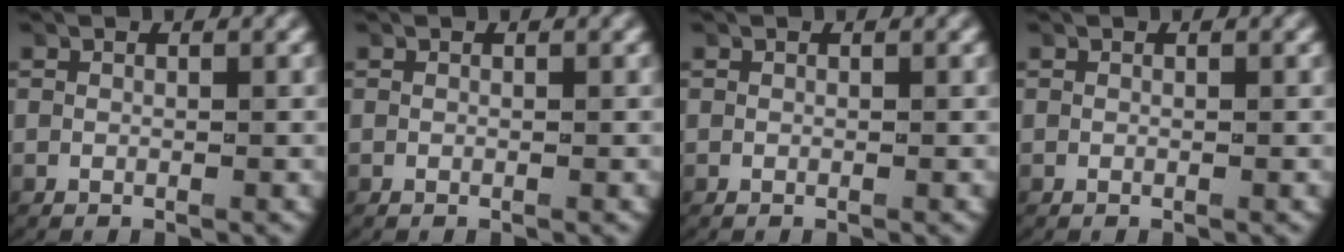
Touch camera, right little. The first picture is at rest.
{"total": 0.0}
{"total": 0.0}
{"total": 0.0}